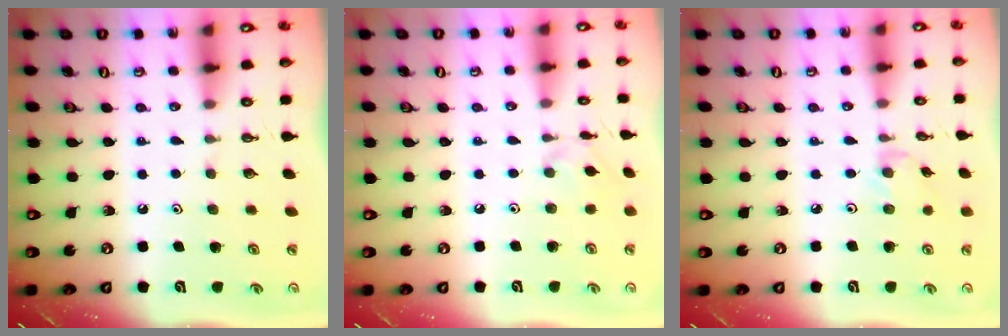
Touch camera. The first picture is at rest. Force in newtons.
{"total": 4.5, "press": 4.5, "slide": 0.8}
{"total": 2.1, "press": 2.1, "slide": 0.4}